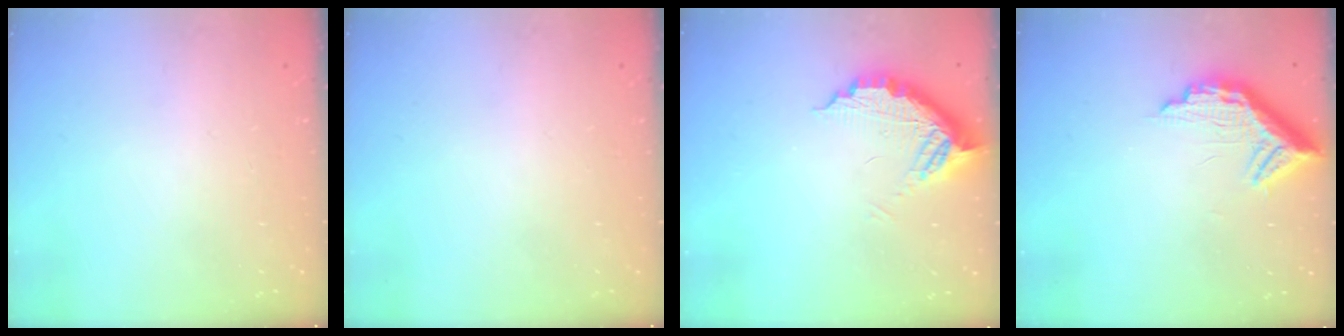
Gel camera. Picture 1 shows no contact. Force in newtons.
{"total": 0.0}
{"total": 10.2, "press": 10.2, "slide": 0.9}
{"total": 13.5, "press": 13.5, "slide": 1.2}